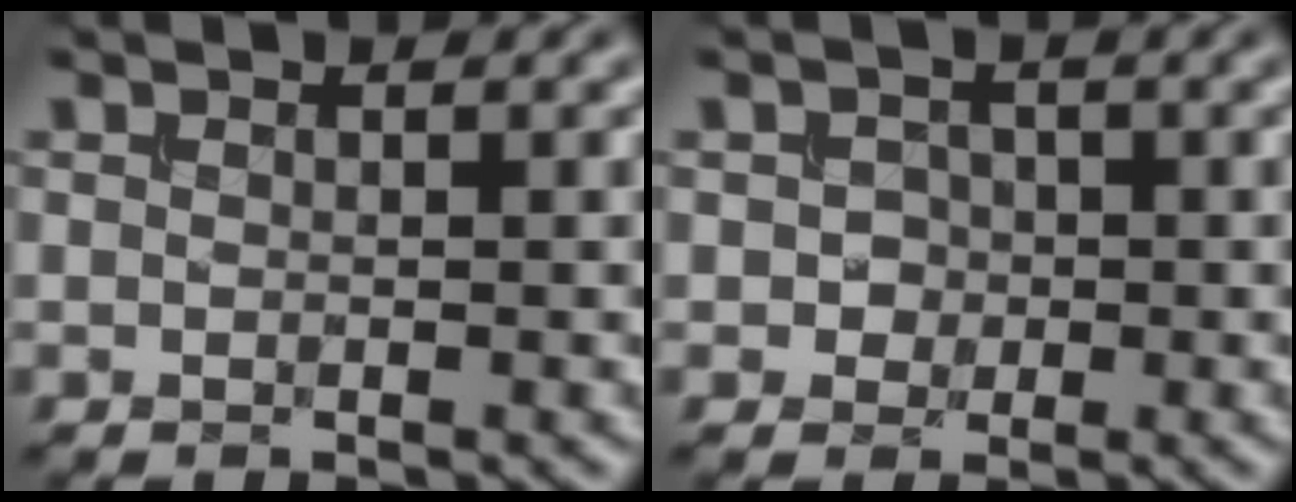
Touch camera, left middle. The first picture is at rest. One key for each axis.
{"total": 1.5, "fx": -0.3, "fy": 1.4, "fz": 0.5, "tx": 0.002, "ty": -0.002, "tz": -0.007}